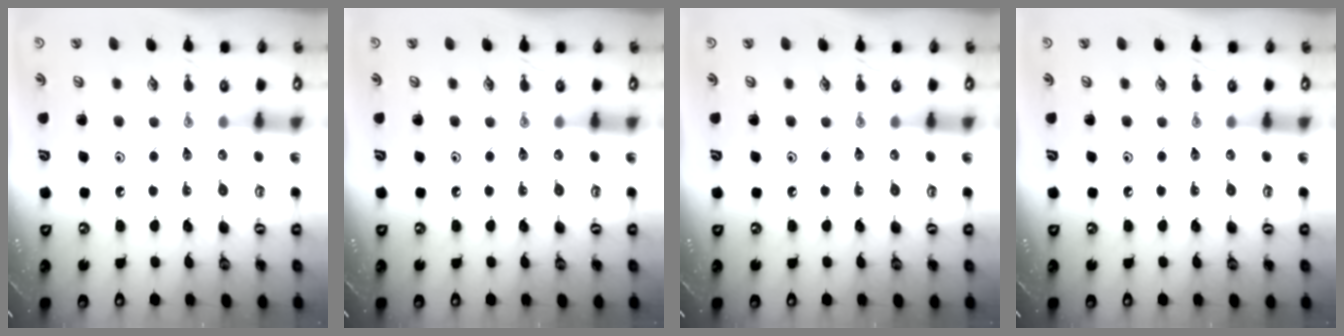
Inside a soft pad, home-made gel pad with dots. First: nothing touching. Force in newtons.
{"total": 0.0}
{"total": 0.0}
{"total": 0.0}